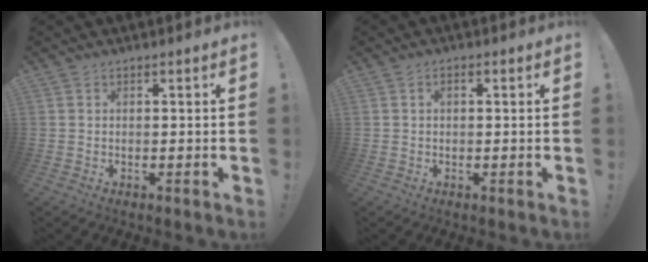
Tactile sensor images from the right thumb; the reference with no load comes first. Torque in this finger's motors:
{"motor_torque": [-0.05, -0.10, -0.23, -0.09, 0.02]}